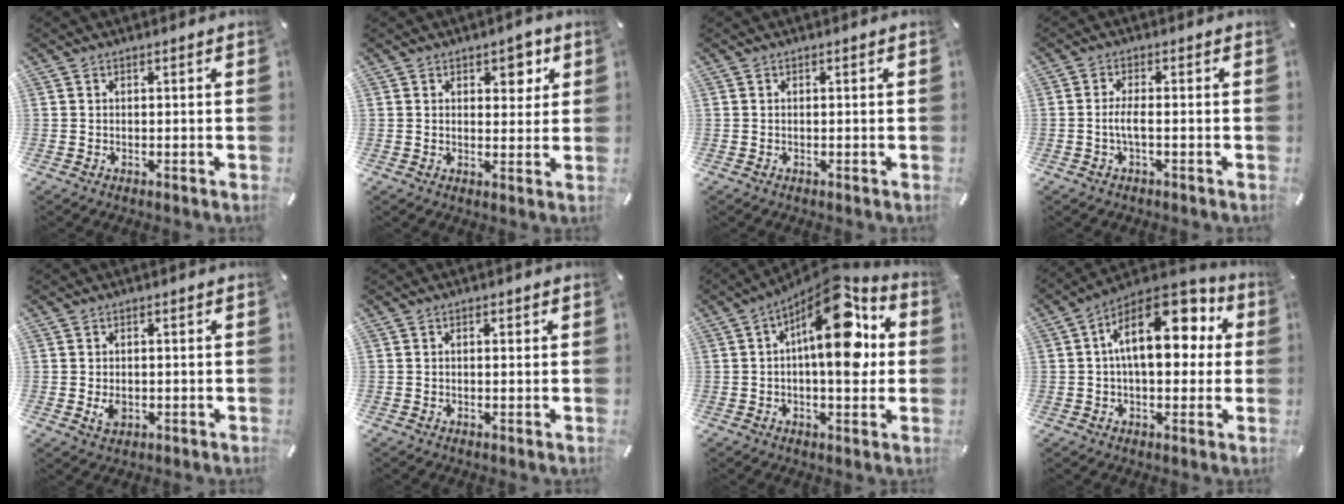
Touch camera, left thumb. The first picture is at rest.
{"total": 4.5, "force": [2.1, 3.1, 2.5], "torque": [-0.008, -0.011, 0.027]}
{"total": 0.0}
{"total": 3.7, "force": [-1.0, 1.0, 3.4], "torque": [-0.075, 0.000, -0.023]}
{"total": 2.8, "force": [-0.4, 2.1, 1.8], "torque": [-0.030, -0.003, -0.009]}
{"total": 1.1, "force": [0.1, 0.5, 0.9], "torque": [-0.018, 0.005, 0.000]}
{"total": 18.9, "force": [5.3, 7.9, 16.3], "torque": [-0.229, -0.039, 0.081]}
{"total": 17.0, "force": [4.8, 9.5, 13.3], "torque": [-0.202, -0.021, 0.082]}